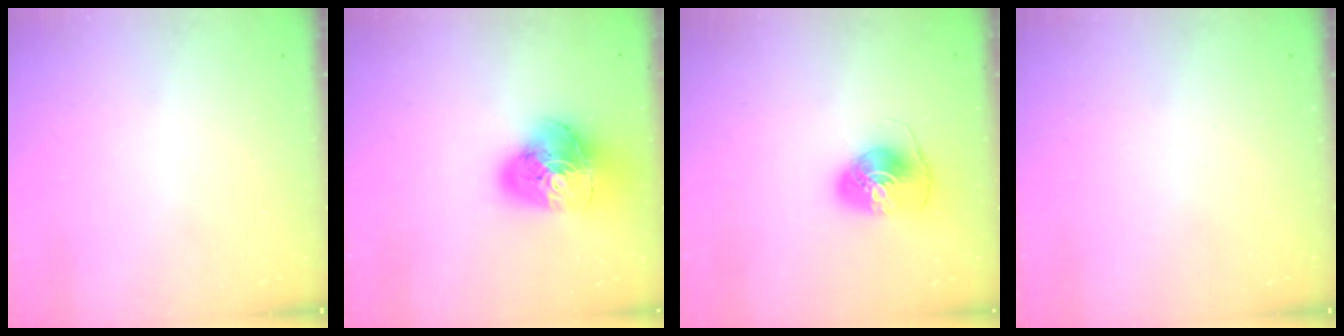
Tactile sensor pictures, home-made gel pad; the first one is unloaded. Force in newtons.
{"total": 18.7, "press": 18.6, "slide": 2.1}
{"total": 7.5, "press": 7.5, "slide": 0.7}
{"total": 0.0}